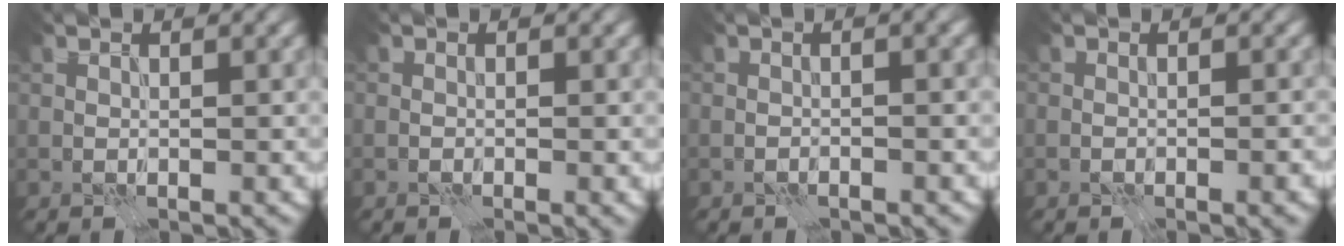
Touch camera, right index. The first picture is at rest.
{"total": 0.0}
{"total": 2.1, "force": [0.1, 0.8, 1.9], "torque": [-0.008, 0.002, -0.014]}
{"total": 1.0, "force": [-0.5, 0.3, 0.8], "torque": [-0.005, 0.002, -0.008]}